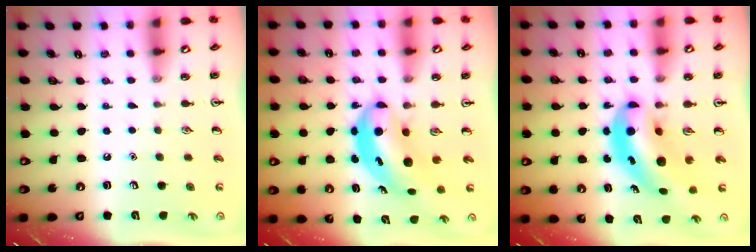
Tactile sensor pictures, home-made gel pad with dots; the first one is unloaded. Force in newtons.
{"total": 6.3, "press": 6.0, "slide": 1.8}
{"total": 8.5, "press": 8.2, "slide": 2.4}